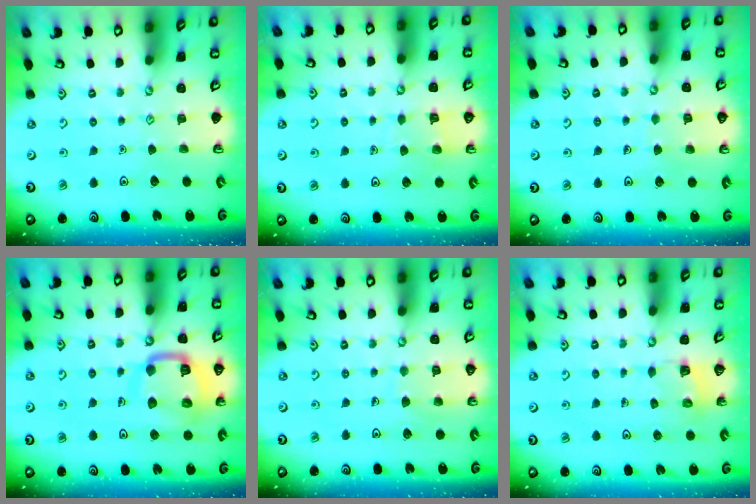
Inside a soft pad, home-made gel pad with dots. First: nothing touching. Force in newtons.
{"total": 4.8, "press": 4.8, "slide": 0.2}
{"total": 4.0, "press": 4.0, "slide": 0.3}
{"total": 14.2, "press": 14.1, "slide": 1.5}
{"total": 5.7, "press": 5.7, "slide": 0.4}
{"total": 4.7, "press": 4.7, "slide": 0.2}